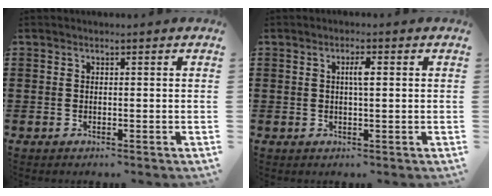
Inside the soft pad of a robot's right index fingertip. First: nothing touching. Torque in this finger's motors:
{"motor_torque": [0.39, -0.31, 0.04, 0.02]}